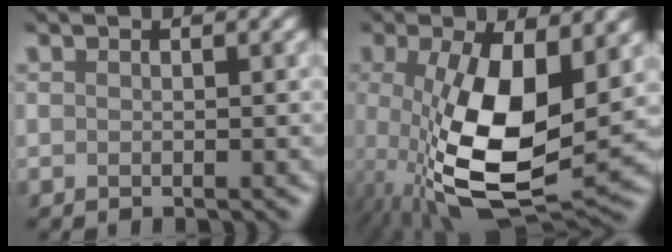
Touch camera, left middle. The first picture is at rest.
{"total": 10.0, "force": [-1.0, 3.8, 9.2], "torque": [-0.204, -0.016, -0.005]}